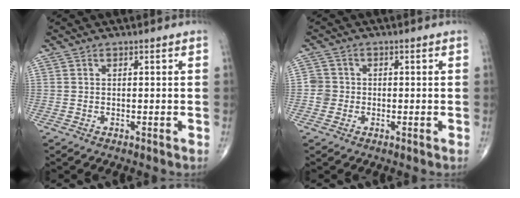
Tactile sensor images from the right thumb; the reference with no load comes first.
{"total": 2.8, "force": [-0.4, 2.7, 0.5], "torque": [0.010, 0.008, -0.012]}